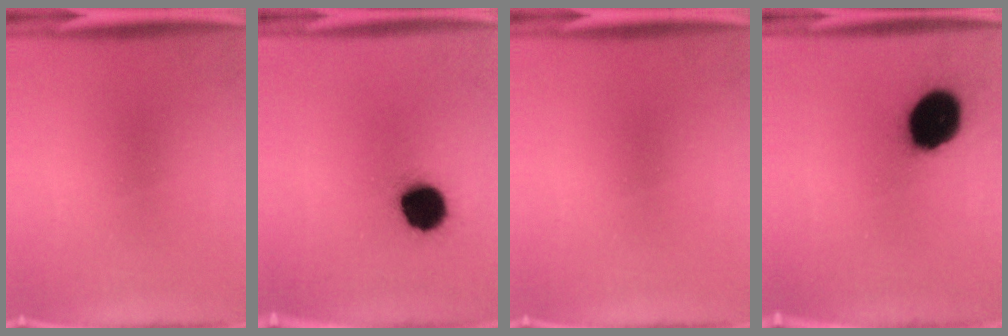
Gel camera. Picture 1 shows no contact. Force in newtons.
{"total": 12.3}
{"total": 0.0}
{"total": 16.4}